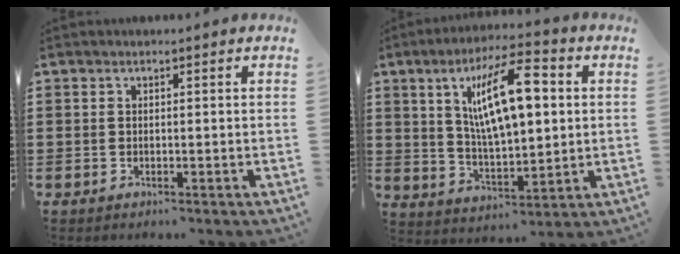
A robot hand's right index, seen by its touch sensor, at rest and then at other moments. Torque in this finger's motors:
{"motor_torque": [2.13, 0.01, 1.05, 0.21]}